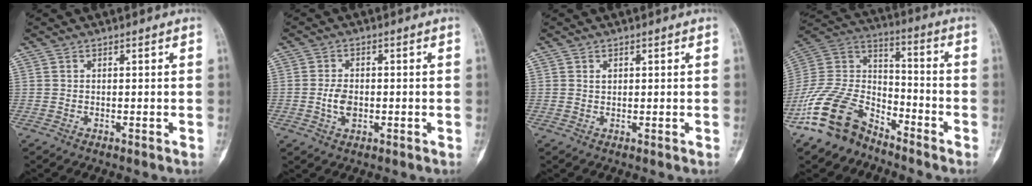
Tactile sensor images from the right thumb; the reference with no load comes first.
{"total": 3.9, "force": [-0.7, 2.5, 3.0], "torque": [-0.051, 0.005, -0.011]}
{"total": 1.0, "force": [0.4, 0.7, 0.5], "torque": [-0.005, -0.001, 0.009]}
{"total": 16.9, "force": [-11.8, 9.5, 7.4], "torque": [-0.131, 0.087, -0.229]}